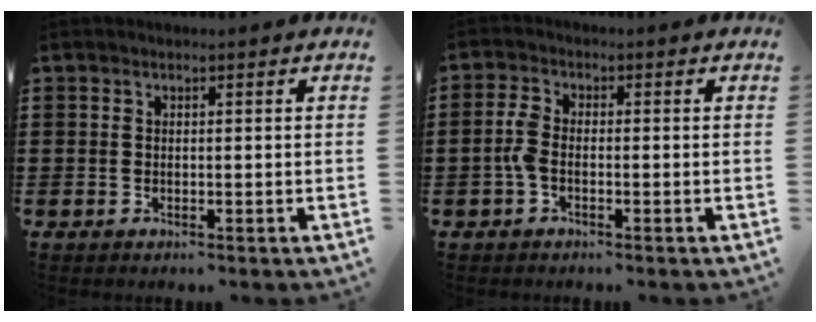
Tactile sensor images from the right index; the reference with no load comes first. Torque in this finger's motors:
{"motor_torque": [1.05, -0.60, 0.50, 0.16]}